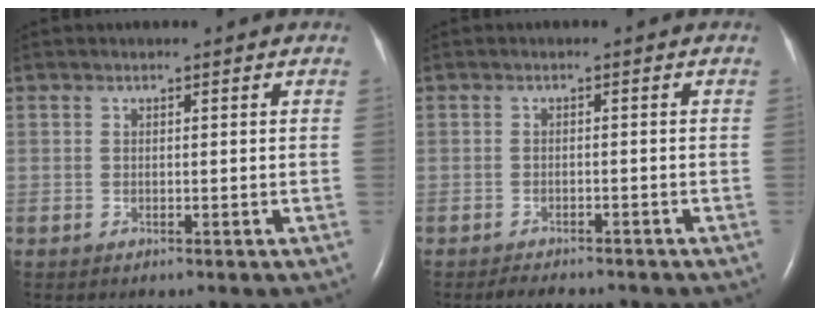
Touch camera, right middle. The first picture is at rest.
{"total": 5.1, "force": [-4.5, 1.5, 2.0], "torque": [-0.031, -0.006, -0.057]}